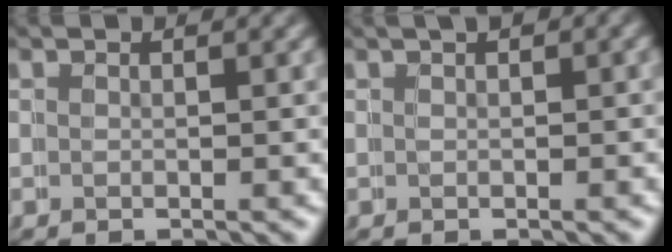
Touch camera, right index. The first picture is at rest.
{"total": 0.7, "force": [0.3, 0.4, 0.5], "torque": [0.000, 0.007, 0.001]}